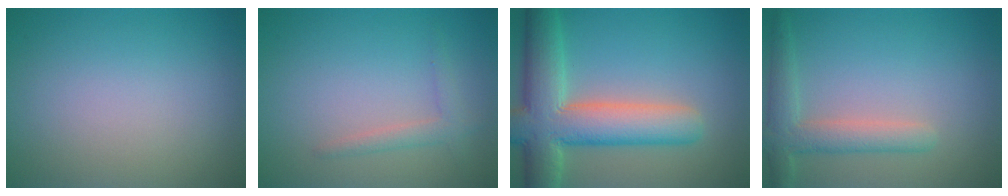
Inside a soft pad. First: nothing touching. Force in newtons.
{"total": 1.6, "press": 1.6, "slide": 0.0}
{"total": 9.5, "press": 9.4, "slide": 0.8}
{"total": 3.5, "press": 3.5, "slide": 0.3}